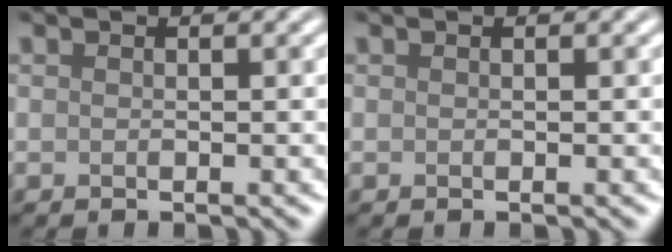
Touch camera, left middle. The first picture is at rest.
{"total": 0.0}